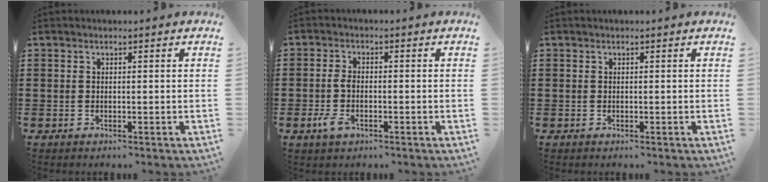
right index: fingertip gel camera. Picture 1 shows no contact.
{"total": 3.5, "force": [-1.1, 1.9, 2.8], "torque": [-0.074, -0.007, -0.026]}
{"total": 0.0}